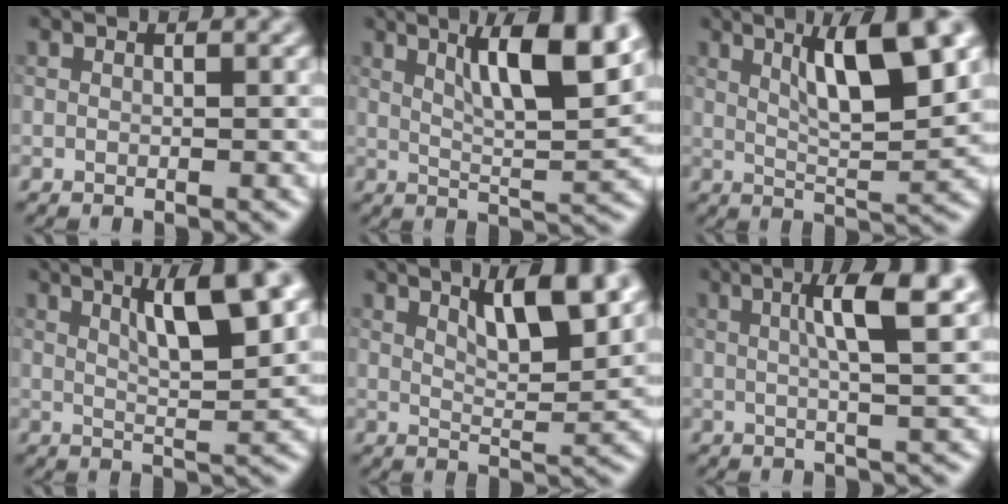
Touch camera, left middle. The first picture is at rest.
{"total": 8.2, "force": [3.8, 1.7, 7.0], "torque": [-0.102, 0.004, 0.065]}
{"total": 8.0, "force": [3.2, 2.0, 7.0], "torque": [-0.108, 0.005, 0.056]}
{"total": 7.0, "force": [3.2, 1.6, 6.0], "torque": [-0.084, 0.008, 0.049]}
{"total": 5.8, "force": [3.3, 1.4, 4.5], "torque": [-0.071, 0.001, 0.056]}
{"total": 6.1, "force": [1.9, 1.2, 5.7], "torque": [-0.076, 0.010, 0.026]}